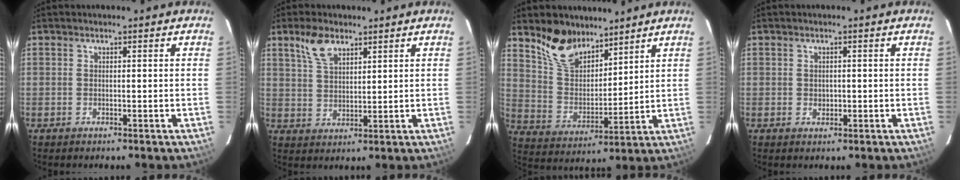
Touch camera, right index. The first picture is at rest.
{"total": 6.3, "force": [4.1, 3.1, 3.7], "torque": [-0.071, 0.011, 0.083]}
{"total": 10.5, "force": [7.9, 4.9, 4.9], "torque": [-0.095, 0.012, 0.159]}
{"total": 1.3, "force": [-0.1, 1.2, 0.5], "torque": [-0.005, 0.000, 0.000]}